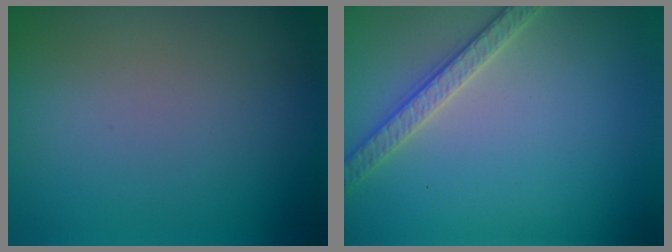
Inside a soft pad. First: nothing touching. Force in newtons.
{"total": 2.7, "press": 2.7, "slide": 0.1}